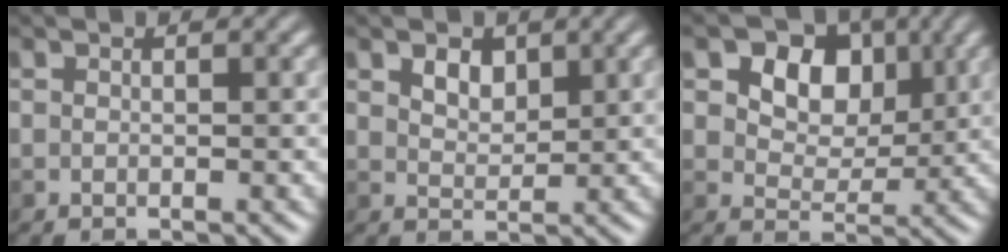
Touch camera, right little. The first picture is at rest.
{"total": 2.1, "force": [1.2, 1.3, 1.1], "torque": [-0.024, 0.000, 0.022]}
{"total": 6.1, "force": [2.2, 4.4, 3.6], "torque": [-0.058, -0.003, 0.031]}